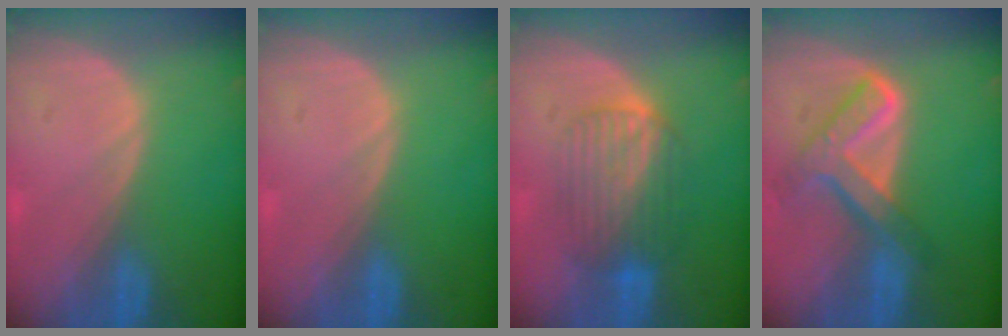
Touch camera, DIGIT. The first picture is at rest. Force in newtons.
{"total": 0.0}
{"total": 6.7, "press": 6.6, "slide": 0.6}
{"total": 7.9, "press": 6.7, "slide": 4.1}